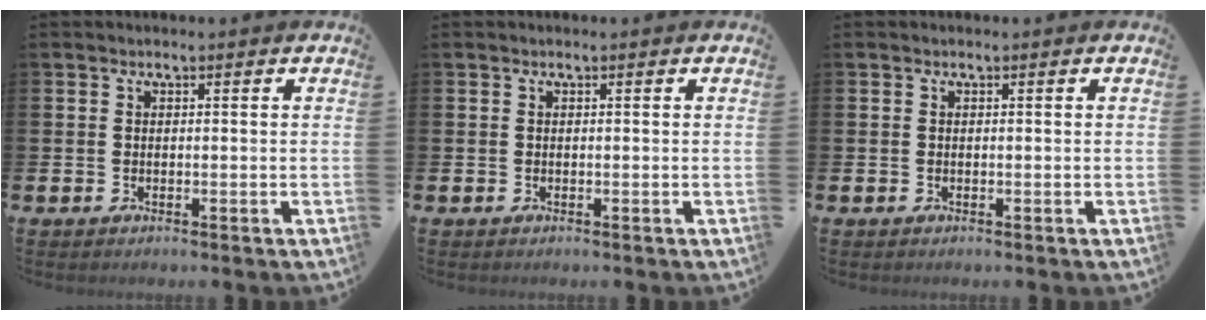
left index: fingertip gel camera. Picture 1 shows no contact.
{"total": 0.0}
{"total": 0.0}